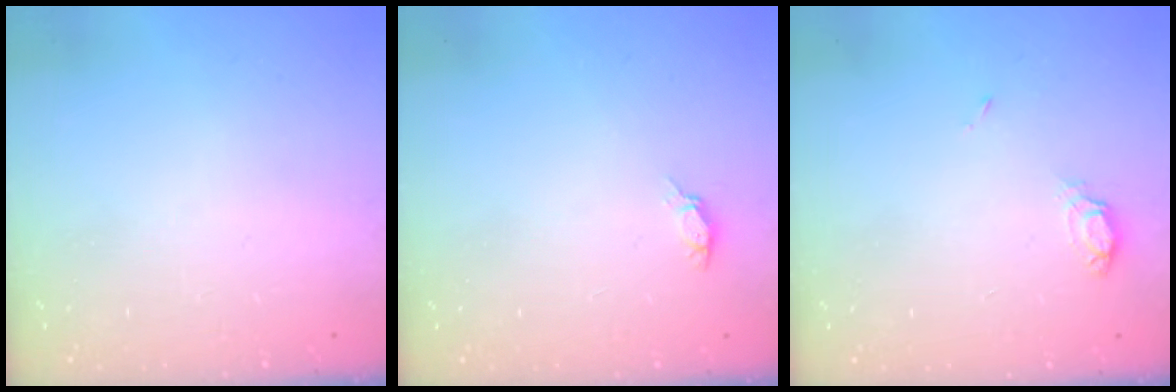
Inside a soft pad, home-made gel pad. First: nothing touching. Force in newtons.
{"total": 3.8, "press": 3.5, "slide": 1.3}
{"total": 5.6, "press": 5.6, "slide": 0.6}